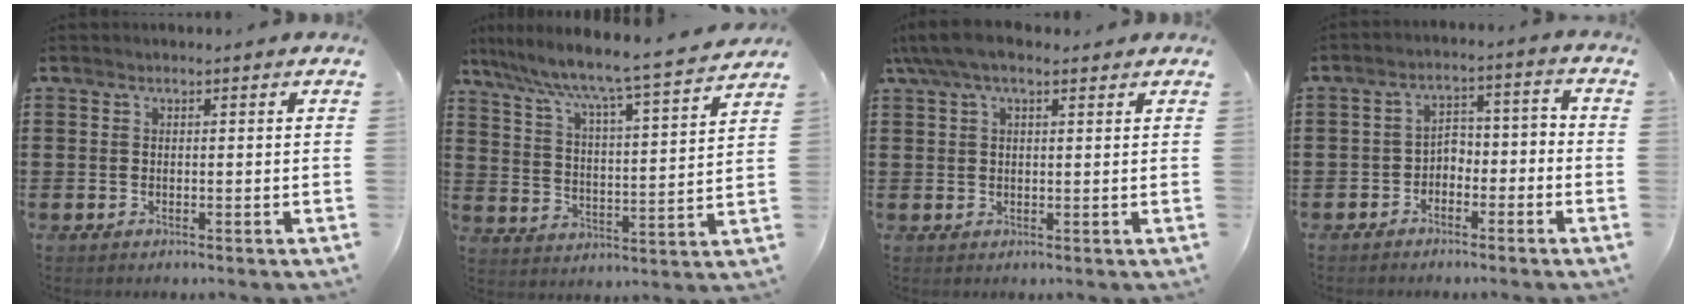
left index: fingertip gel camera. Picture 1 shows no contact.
{"total": 5.8, "force": [5.2, -0.7, 2.5], "torque": [-0.074, -0.049, 0.075]}
{"total": 5.0, "force": [3.1, 1.7, 3.6], "torque": [-0.075, 0.007, 0.056]}
{"total": 3.4, "force": [-2.9, 1.5, 1.0], "torque": [-0.023, 0.008, -0.063]}